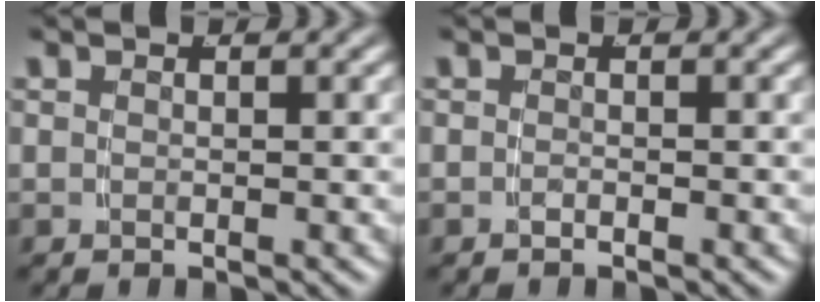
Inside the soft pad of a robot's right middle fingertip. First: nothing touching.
{"total": 0.7, "force": [-0.6, -0.3, 0.0], "torque": [0.001, -0.002, -0.009]}